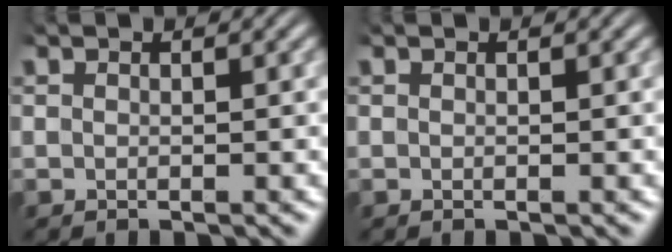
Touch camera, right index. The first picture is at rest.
{"total": 0.0}